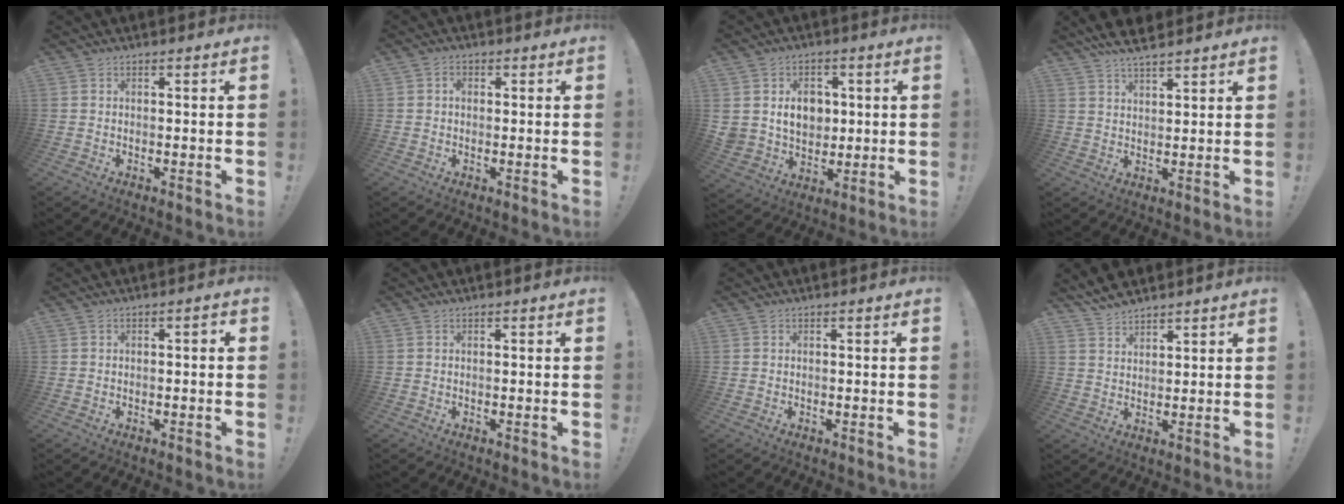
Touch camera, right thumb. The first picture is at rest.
{"total": 1.6, "force": [-0.2, 1.3, 0.9], "torque": [-0.017, 0.006, -0.004]}
{"total": 10.4, "force": [2.6, 8.9, 4.7], "torque": [-0.075, -0.008, 0.055]}
{"total": 5.8, "force": [5.2, 1.5, 2.2], "torque": [-0.038, -0.027, 0.096]}
{"total": 1.1, "force": [-0.9, 0.2, 0.6], "torque": [-0.008, 0.004, -0.016]}
{"total": 0.0}
{"total": 0.0}
{"total": 5.2, "force": [4.7, 1.9, 0.9], "torque": [-0.016, -0.024, 0.089]}